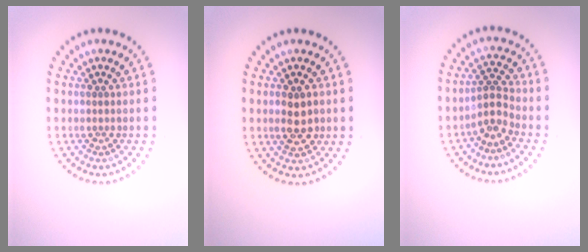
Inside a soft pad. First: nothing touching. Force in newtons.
{"total": 2.6, "press": 2.6, "slide": 0.0}
{"total": 2.5, "press": 1.8, "slide": 1.7}